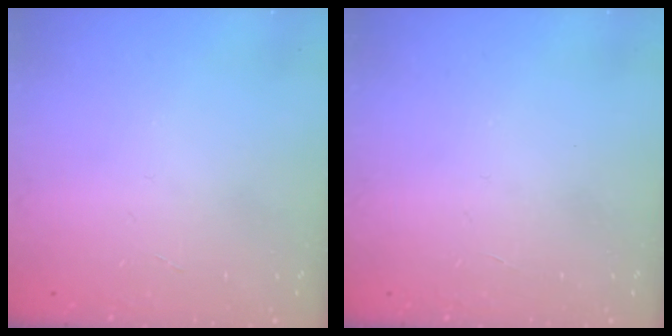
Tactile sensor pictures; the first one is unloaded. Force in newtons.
{"total": 0.0}